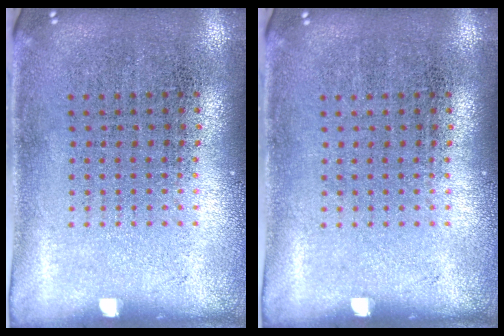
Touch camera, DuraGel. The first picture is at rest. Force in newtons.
{"total": 0.0}